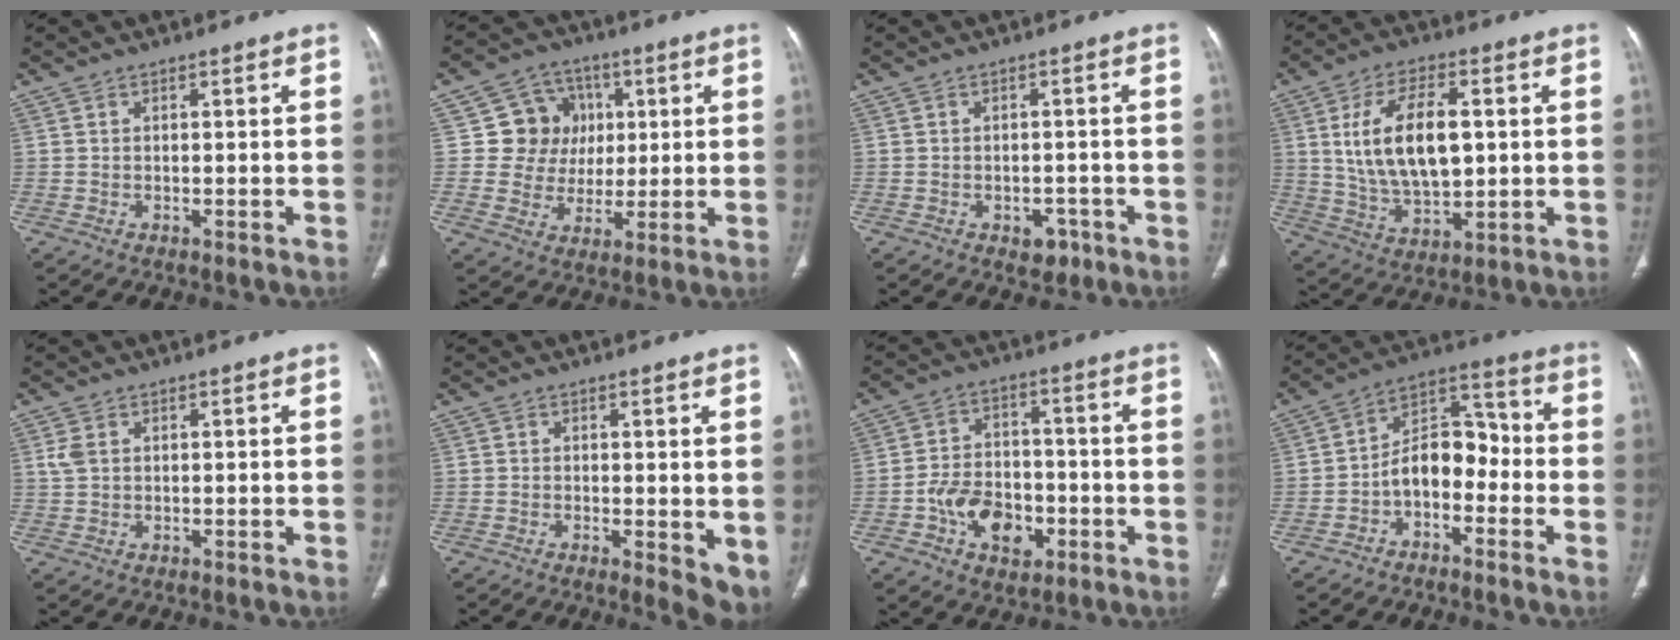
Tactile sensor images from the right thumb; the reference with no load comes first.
{"total": 10.3, "force": [2.2, 9.8, 2.6], "torque": [0.008, 0.005, 0.038]}
{"total": 3.4, "force": [-1.8, 2.4, 1.6], "torque": [-0.004, 0.009, -0.017]}
{"total": 15.7, "force": [2.4, 8.2, 13.2], "torque": [-0.224, -0.005, 0.052]}
{"total": 2.3, "force": [0.8, 1.5, 1.6], "torque": [-0.042, 0.006, 0.020]}
{"total": 5.6, "force": [-0.2, 2.3, 5.1], "torque": [-0.058, -0.015, -0.002]}
{"total": 11.2, "force": [-3.9, 7.7, 7.1], "torque": [-0.091, 0.027, -0.064]}
{"total": 8.8, "force": [-3.0, 5.5, 6.2], "torque": [-0.079, 0.050, -0.062]}